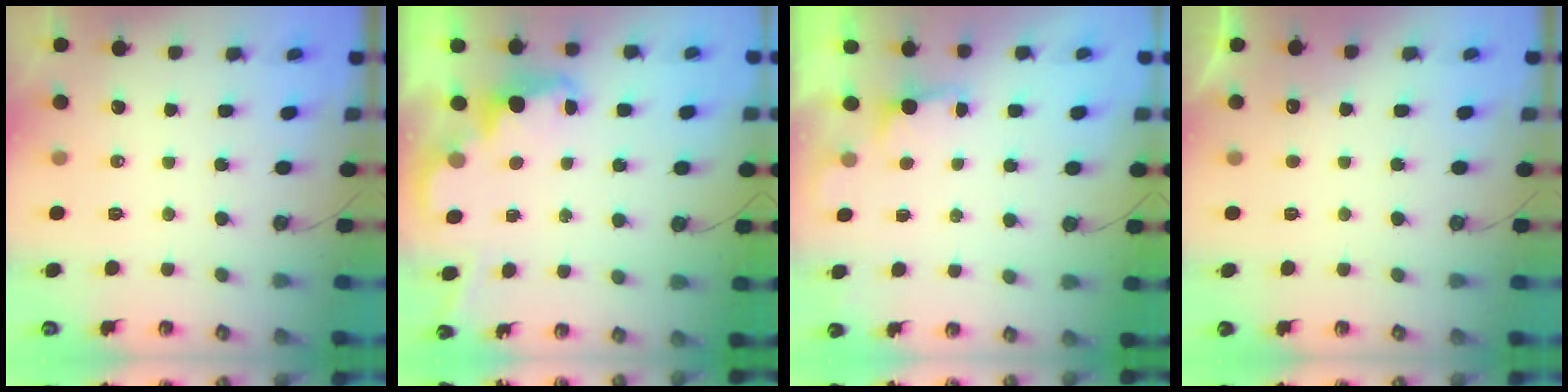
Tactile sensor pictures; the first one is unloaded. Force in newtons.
{"total": 2.5, "press": 2.4, "slide": 0.6}
{"total": 0.9, "press": 0.5, "slide": 0.8}
{"total": 2.8, "press": 2.6, "slide": 1.0}